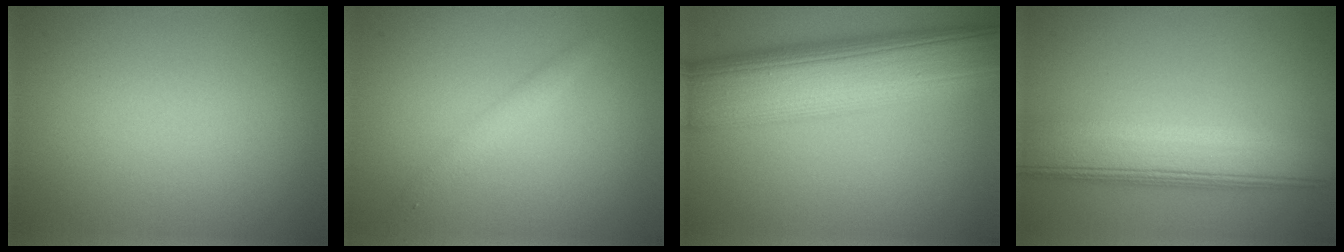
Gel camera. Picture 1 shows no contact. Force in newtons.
{"total": 1.6, "press": 1.6, "slide": 0.0}
{"total": 12.2, "press": 12.2, "slide": 0.2}
{"total": 8.0, "press": 7.9, "slide": 0.5}